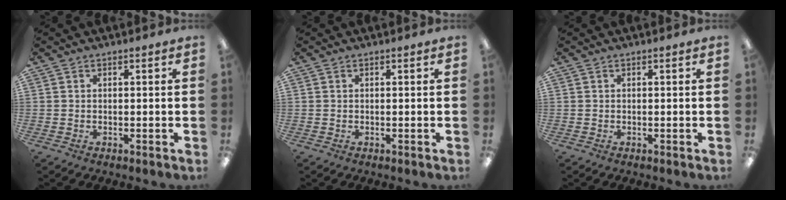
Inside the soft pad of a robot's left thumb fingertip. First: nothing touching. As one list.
[{"total": 0.0}, {"total": 0.0}]